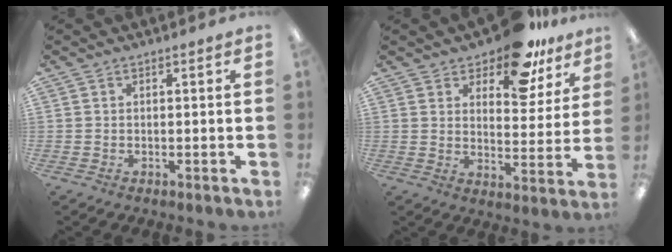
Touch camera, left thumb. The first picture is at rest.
{"total": 12.9, "force": [10.5, 5.0, 5.5], "torque": [-0.082, -0.069, 0.188]}